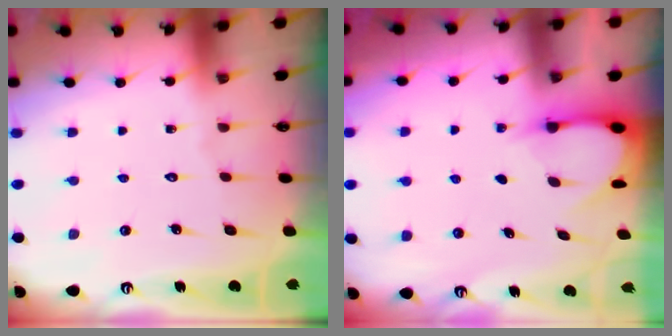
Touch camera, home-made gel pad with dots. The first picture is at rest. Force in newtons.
{"total": 3.3, "press": 3.2, "slide": 0.3}